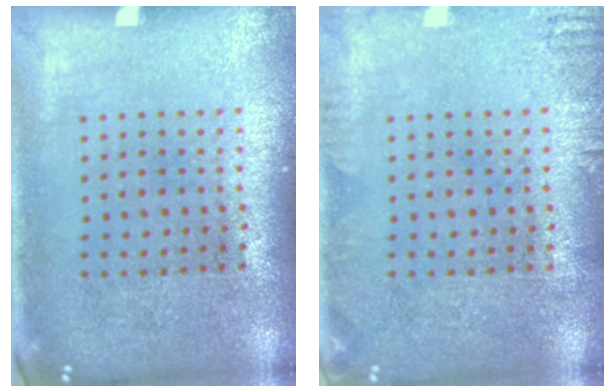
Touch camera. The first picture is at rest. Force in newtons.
{"total": 1.5, "press": 1.5, "slide": 0.2}